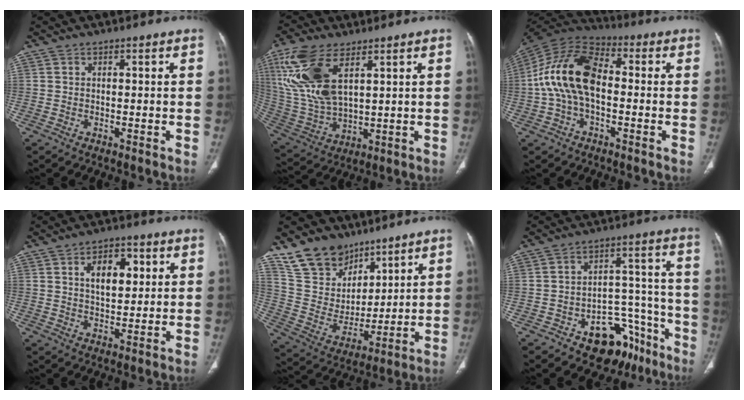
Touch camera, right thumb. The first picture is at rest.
{"total": 16.9, "force": [7.0, 7.9, 13.1], "torque": [-0.291, -0.017, 0.150]}
{"total": 15.4, "force": [-0.8, 8.9, 12.5], "torque": [-0.240, 0.037, -0.025]}
{"total": 8.5, "force": [2.6, 4.8, 6.5], "torque": [-0.076, -0.006, 0.043]}
{"total": 14.2, "force": [10.6, 8.5, 4.0], "torque": [-0.041, -0.064, 0.218]}
{"total": 14.9, "force": [-9.1, 9.0, 7.7], "torque": [-0.050, 0.093, -0.125]}